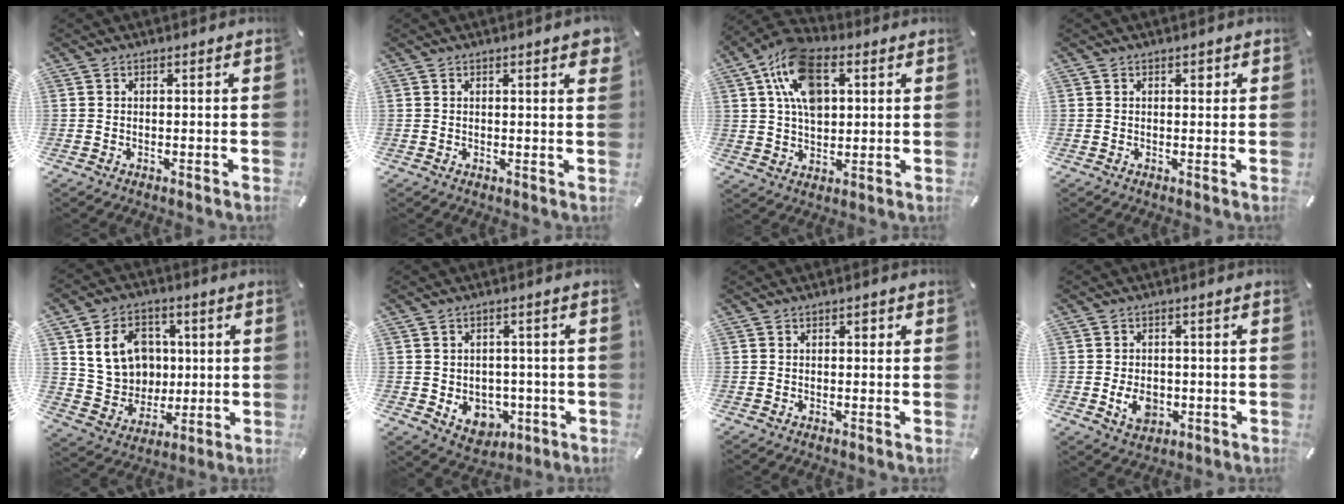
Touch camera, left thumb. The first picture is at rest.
{"total": 2.4, "force": [1.2, 0.5, 2.0], "torque": [-0.033, -0.001, 0.018]}
{"total": 13.8, "force": [4.6, 8.9, 9.4], "torque": [-0.184, -0.001, 0.084]}
{"total": 1.2, "force": [0.5, 0.9, 0.6], "torque": [-0.005, 0.002, 0.006]}
{"total": 14.0, "force": [3.0, 12.3, 6.1], "torque": [-0.106, 0.003, 0.068]}
{"total": 6.8, "force": [-0.9, 6.1, 2.8], "torque": [-0.038, -0.002, -0.014]}
{"total": 1.2, "force": [0.3, 0.8, 0.8], "torque": [-0.009, 0.002, 0.003]}
{"total": 6.1, "force": [-1.3, 4.6, 3.7], "torque": [-0.068, -0.004, -0.025]}